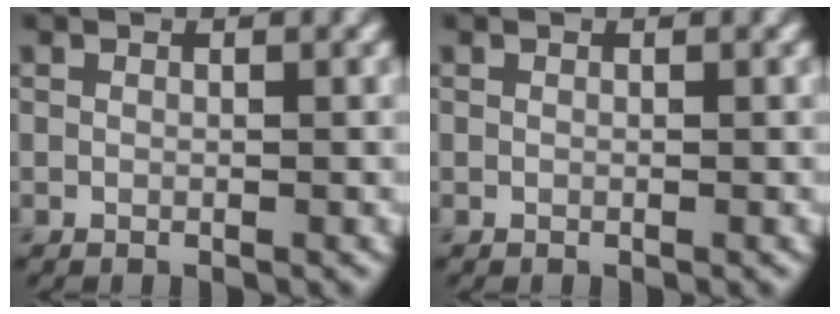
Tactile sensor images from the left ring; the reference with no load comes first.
{"total": 0.0}